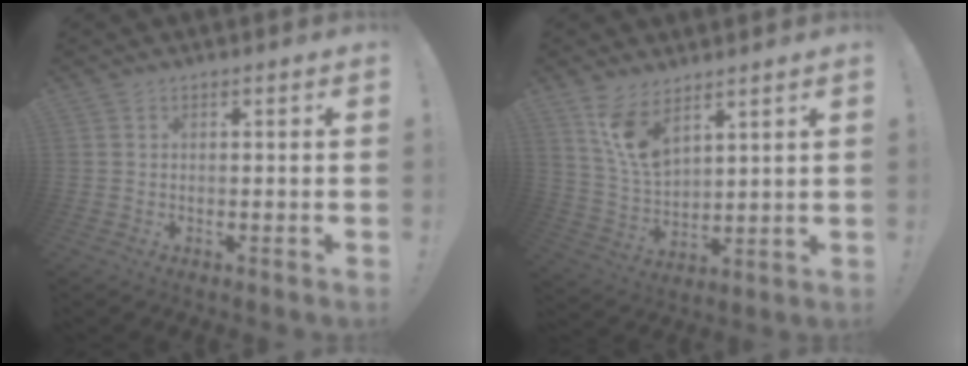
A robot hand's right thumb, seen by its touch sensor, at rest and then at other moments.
{"total": 10.9, "force": [7.4, 5.1, 6.1], "torque": [-0.123, -0.043, 0.143]}